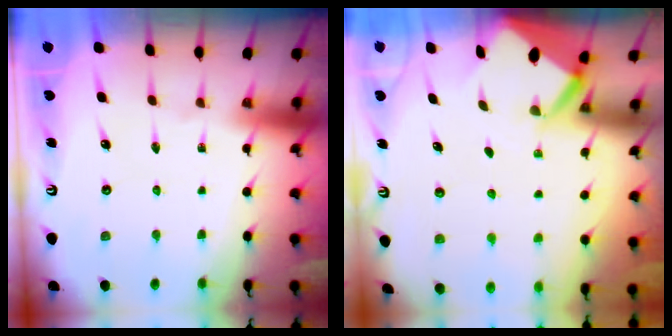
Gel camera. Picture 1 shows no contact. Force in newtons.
{"total": 3.0, "press": 3.0, "slide": 0.2}